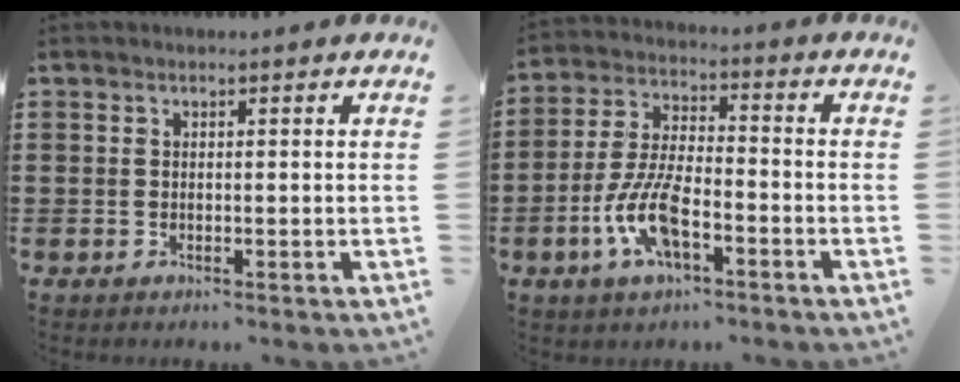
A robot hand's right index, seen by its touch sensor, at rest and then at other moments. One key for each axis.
{"total": 9.0, "fx": -3.7, "fy": 3.8, "fz": 7.2, "tx": -0.174, "ty": -0.007, "tz": -0.074}